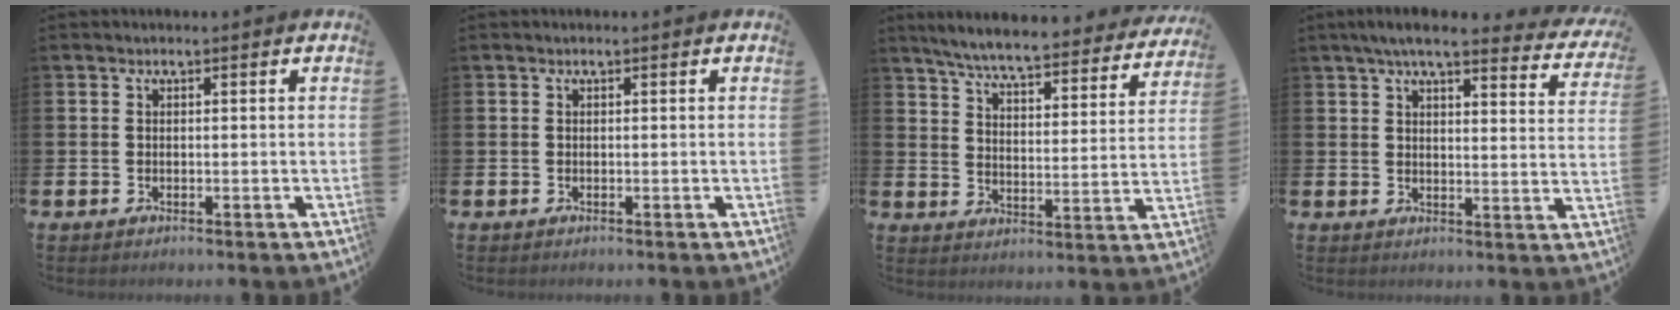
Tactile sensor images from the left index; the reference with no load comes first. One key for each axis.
{"total": 0.0}
{"total": 6.4, "fx": 6.0, "fy": 0.2, "fz": 2.2, "tx": -0.062, "ty": -0.049, "tz": 0.098}
{"total": 5.9, "fx": 5.1, "fy": 0.8, "fz": 2.8, "tx": -0.058, "ty": -0.027, "tz": 0.084}